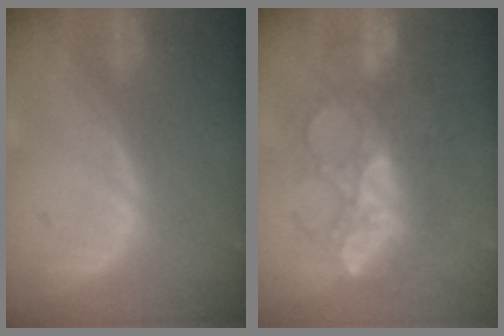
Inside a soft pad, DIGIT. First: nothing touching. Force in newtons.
{"total": 8.8, "press": 8.7, "slide": 1.5}